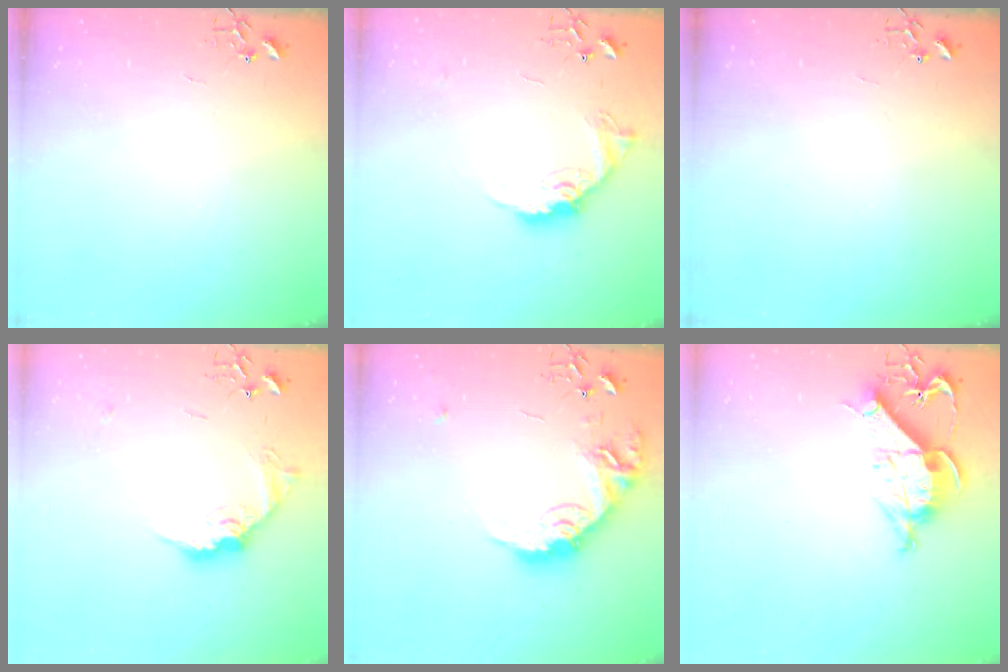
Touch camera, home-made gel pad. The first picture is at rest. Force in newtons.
{"total": 12.6, "press": 12.6, "slide": 0.5}
{"total": 0.0}
{"total": 13.4, "press": 13.3, "slide": 0.8}
{"total": 17.6, "press": 17.6, "slide": 0.8}
{"total": 11.0, "press": 11.0, "slide": 1.3}